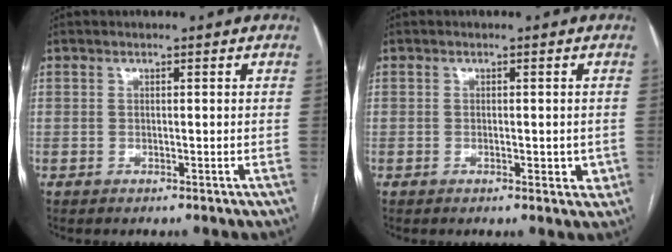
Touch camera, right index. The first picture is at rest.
{"total": 2.6, "force": [-0.6, 1.2, 2.3], "torque": [-0.029, -0.001, -0.007]}